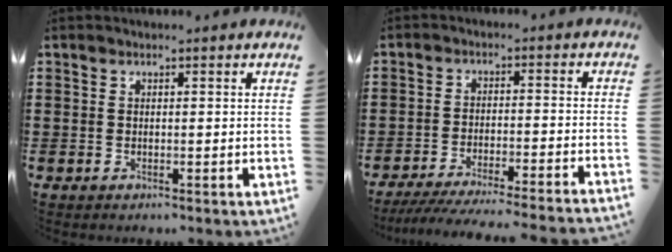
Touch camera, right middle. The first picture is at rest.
{"total": 5.2, "force": [-4.9, -0.4, 1.8], "torque": [-0.035, -0.014, -0.097]}